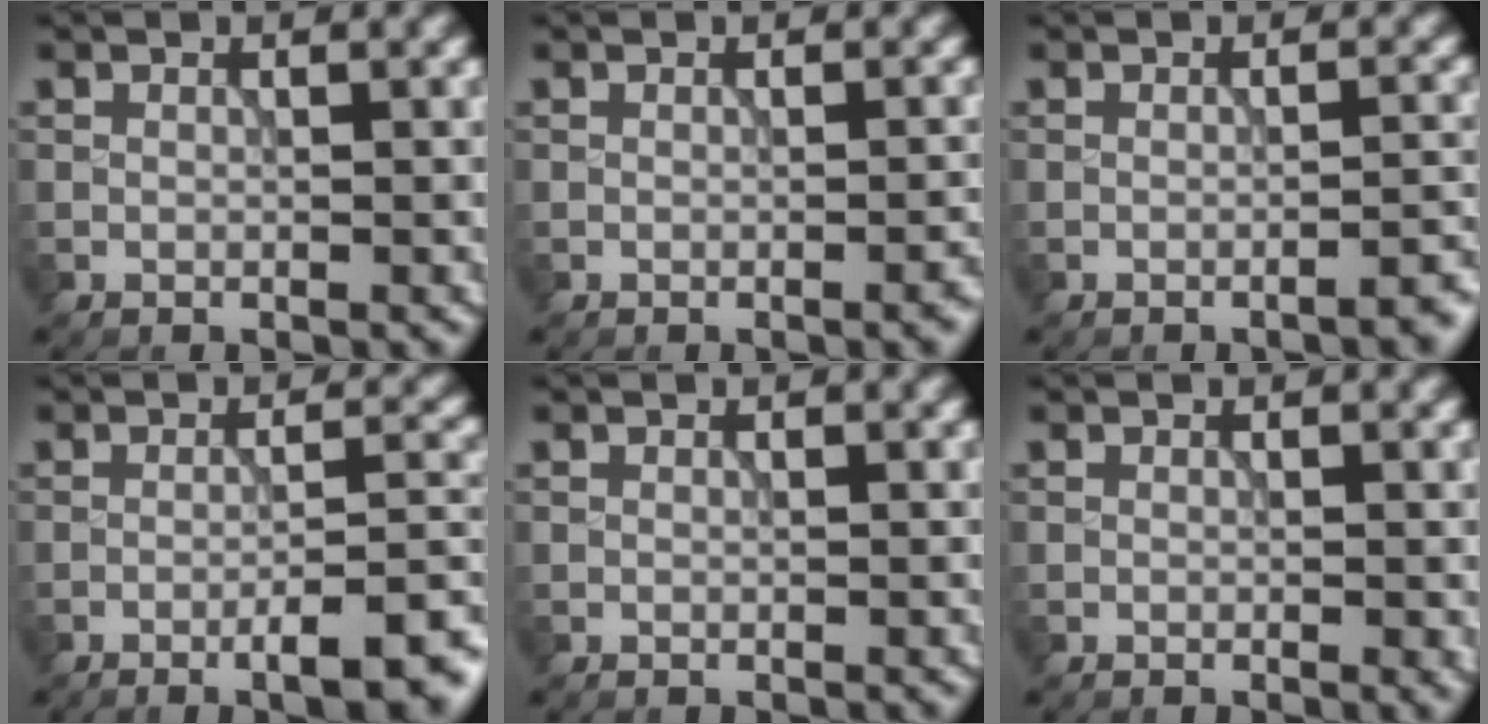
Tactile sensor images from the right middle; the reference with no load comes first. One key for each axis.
{"total": 1.0, "fx": -0.5, "fy": 0.2, "fz": 0.9, "tx": -0.010, "ty": 0.001, "tz": -0.008}
{"total": 2.2, "fx": -1.5, "fy": 0.5, "fz": 1.6, "tx": -0.012, "ty": 0.007, "tz": -0.027}
{"total": 7.0, "fx": -3.8, "fy": 1.7, "fz": 5.7, "tx": -0.070, "ty": 0.003, "tz": -0.050}
{"total": 0.0}
{"total": 0.5, "fx": -0.1, "fy": 0.1, "fz": 0.5, "tx": -0.006, "ty": -0.002, "tz": -0.001}